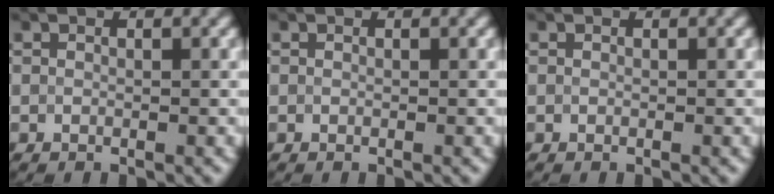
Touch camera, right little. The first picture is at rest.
{"total": 0.0}
{"total": 0.0}